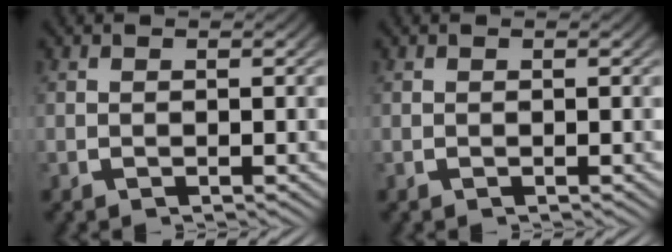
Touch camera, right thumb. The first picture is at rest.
{"total": 0.0}